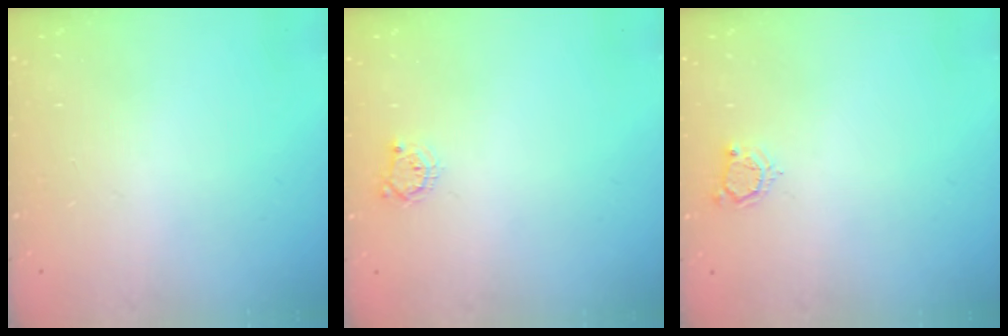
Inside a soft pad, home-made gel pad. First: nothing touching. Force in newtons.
{"total": 3.7, "press": 3.7, "slide": 0.5}
{"total": 3.9, "press": 3.9, "slide": 0.5}